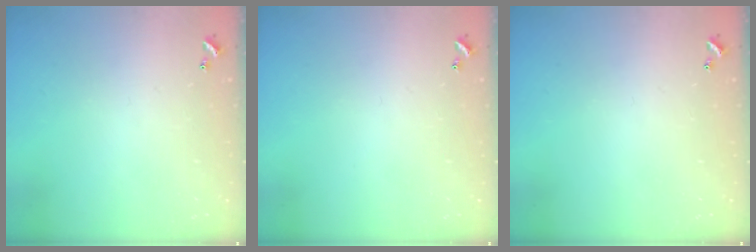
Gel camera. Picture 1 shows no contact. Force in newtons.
{"total": 0.0}
{"total": 0.0}